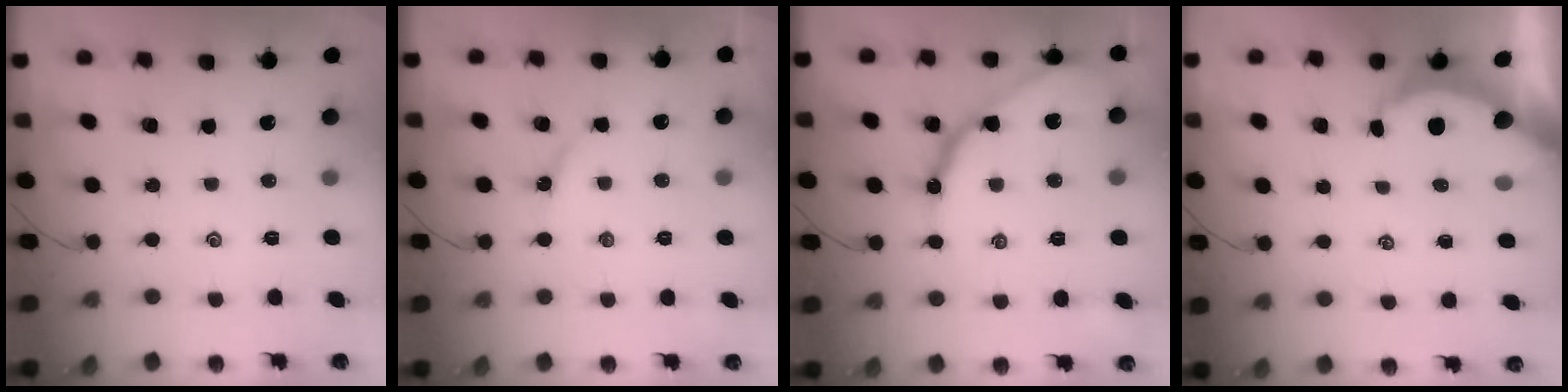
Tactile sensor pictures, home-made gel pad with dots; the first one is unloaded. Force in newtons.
{"total": 3.1, "press": 3.1, "slide": 0.3}
{"total": 13.3, "press": 13.2, "slide": 0.9}
{"total": 3.6, "press": 3.6, "slide": 0.4}